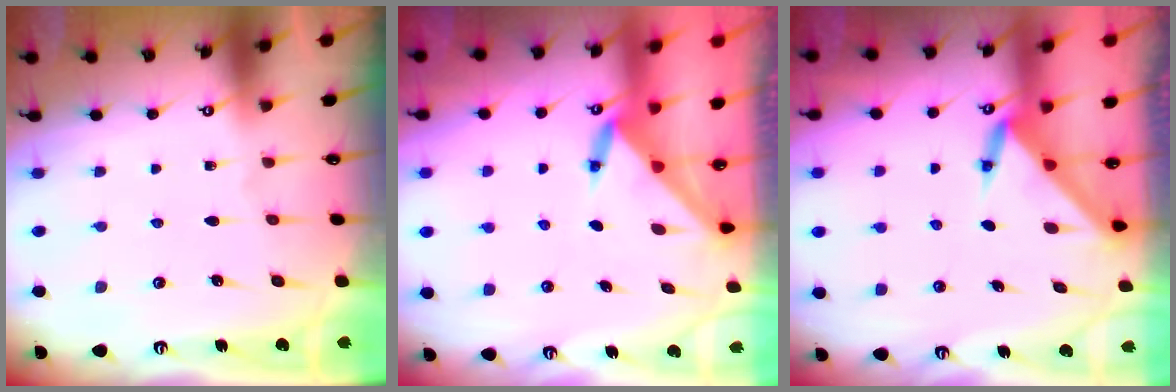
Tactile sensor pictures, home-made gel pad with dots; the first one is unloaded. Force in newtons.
{"total": 3.4, "press": 3.4, "slide": 0.4}
{"total": 3.4, "press": 3.4, "slide": 0.1}